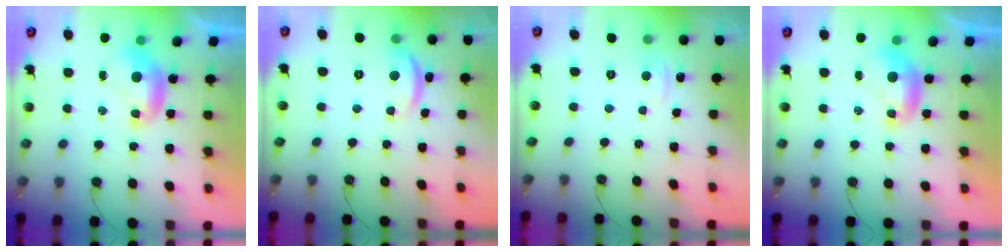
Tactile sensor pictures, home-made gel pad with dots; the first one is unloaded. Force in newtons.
{"total": 4.6, "press": 4.6, "slide": 0.6}
{"total": 3.1, "press": 3.1, "slide": 0.2}
{"total": 0.0}